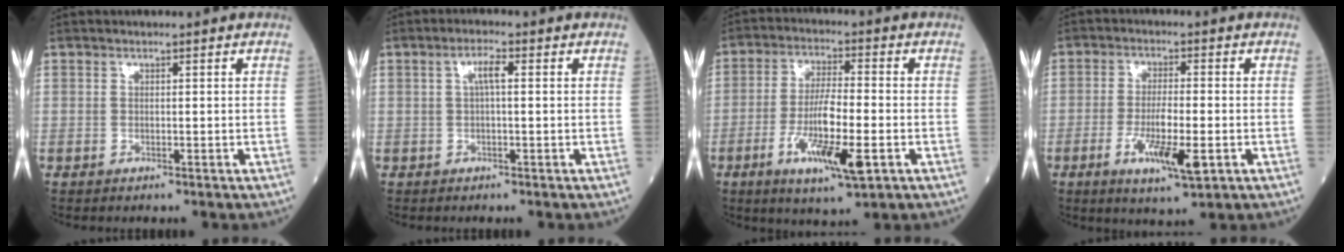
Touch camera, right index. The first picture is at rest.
{"total": 2.4, "force": [0.6, 0.3, 2.3], "torque": [-0.048, 0.008, 0.011]}
{"total": 10.9, "force": [-3.8, 1.5, 10.1], "torque": [-0.188, -0.015, -0.065]}
{"total": 7.8, "force": [-2.7, 1.3, 7.2], "torque": [-0.133, -0.014, -0.044]}